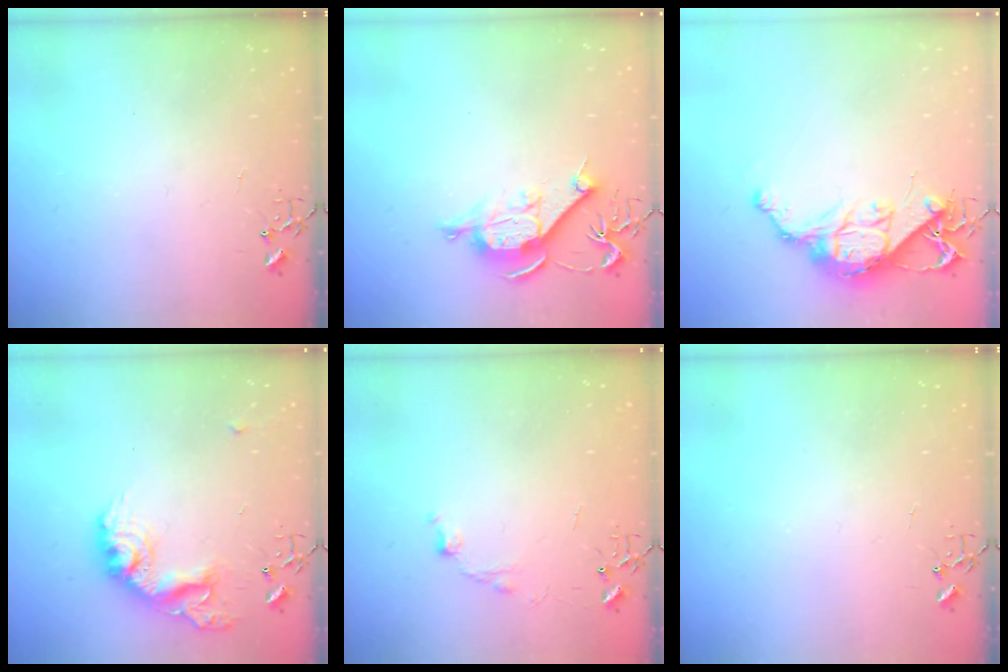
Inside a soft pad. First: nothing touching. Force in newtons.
{"total": 10.4, "press": 10.4, "slide": 1.2}
{"total": 12.8, "press": 12.7, "slide": 1.0}
{"total": 17.2, "press": 17.2, "slide": 1.2}
{"total": 6.7, "press": 6.7, "slide": 0.9}
{"total": 0.0}